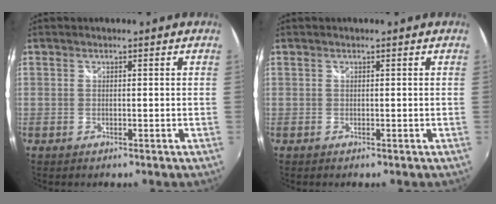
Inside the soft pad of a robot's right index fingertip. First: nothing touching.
{"total": 0.0}